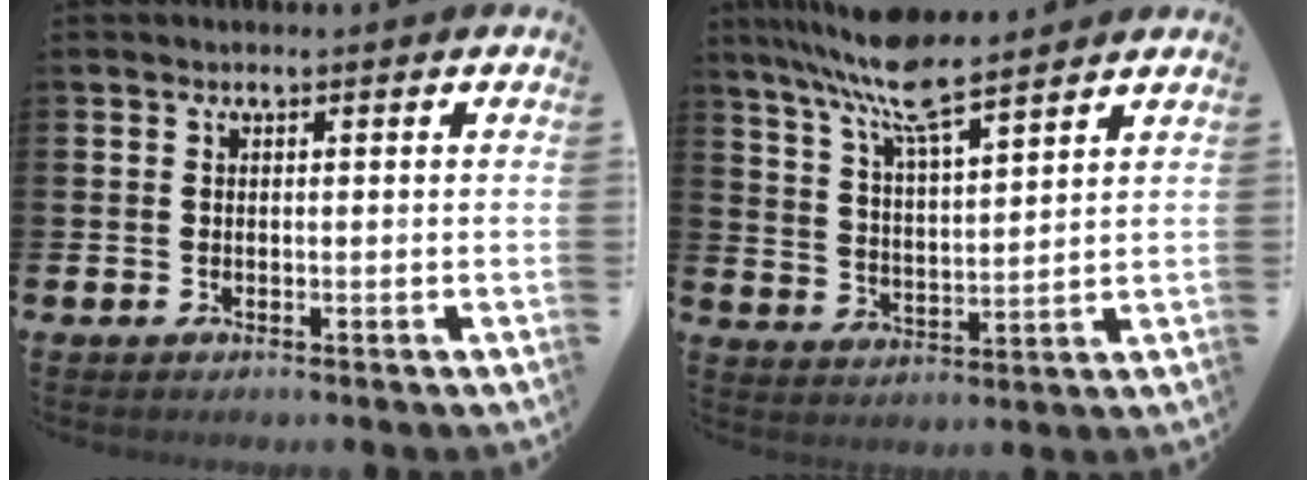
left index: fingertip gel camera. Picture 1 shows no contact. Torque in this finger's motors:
{"motor_torque": [0.46, -0.49, 1.02, 0.21]}